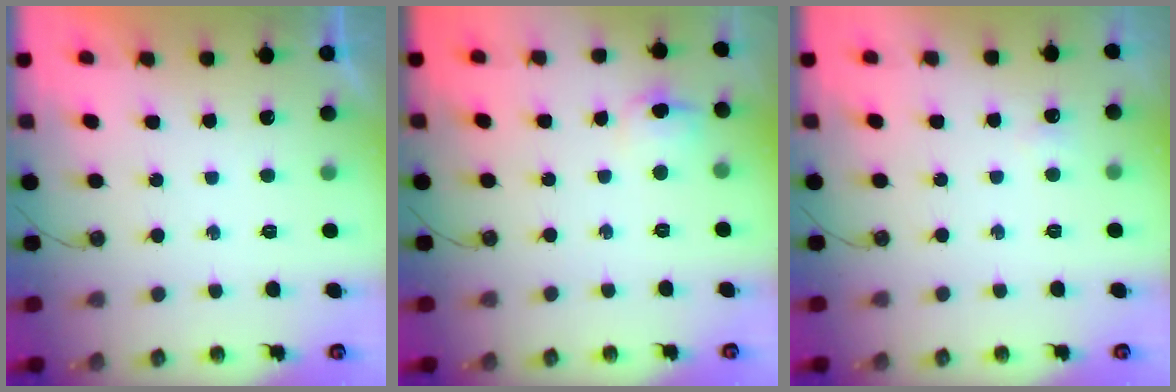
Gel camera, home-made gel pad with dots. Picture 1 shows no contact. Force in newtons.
{"total": 4.7, "press": 4.5, "slide": 1.5}
{"total": 2.7, "press": 2.7, "slide": 0.6}